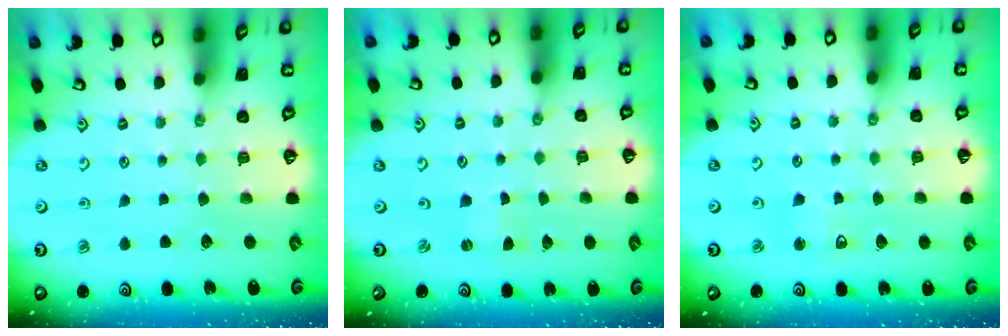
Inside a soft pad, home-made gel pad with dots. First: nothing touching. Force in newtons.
{"total": 0.0}
{"total": 4.2, "press": 4.1, "slide": 0.7}